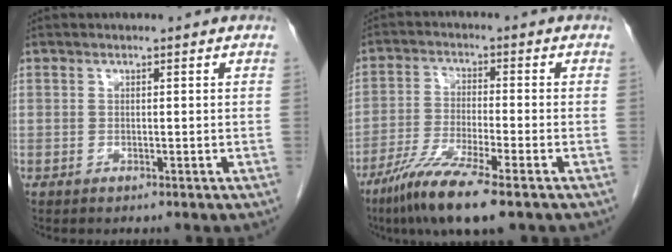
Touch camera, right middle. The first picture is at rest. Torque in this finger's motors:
{"motor_torque": [1.29, -0.85, 0.45, 0.15]}